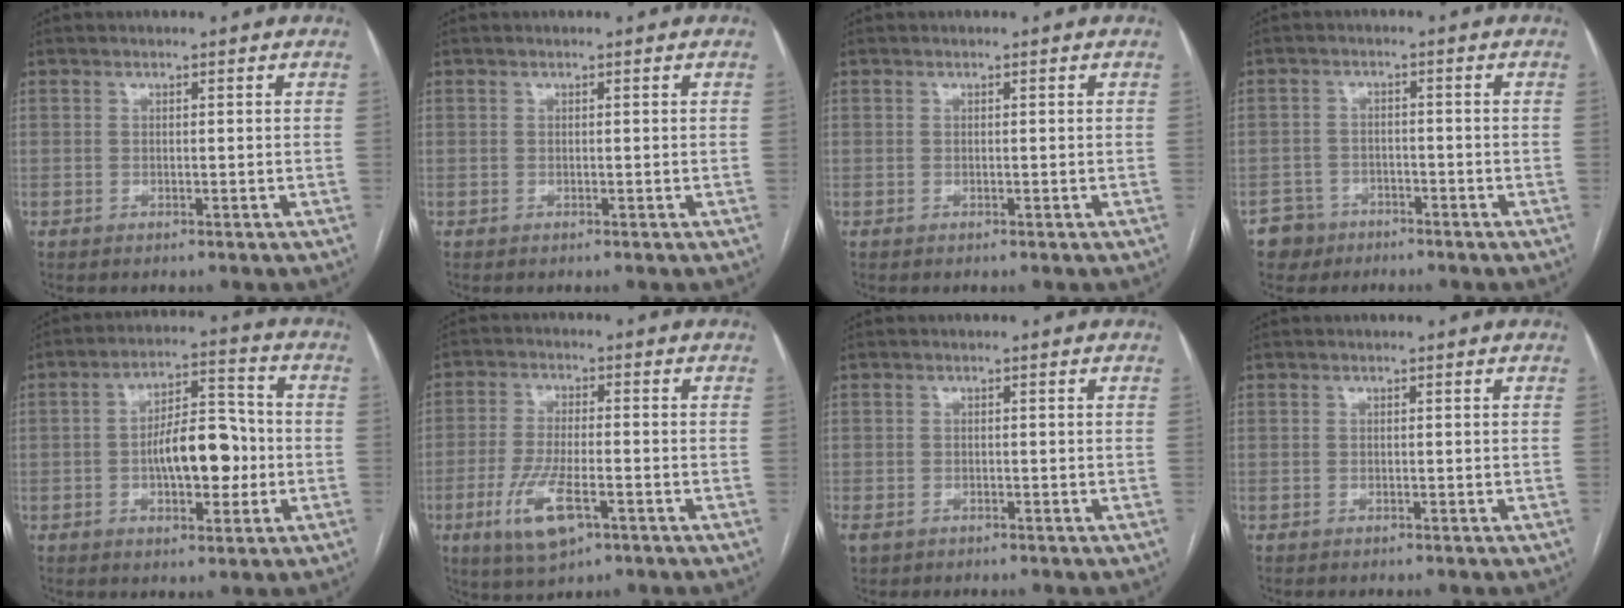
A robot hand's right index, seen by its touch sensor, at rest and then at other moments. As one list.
[{"total": 0.0}, {"total": 0.0}, {"total": 4.2, "force": [-2.8, 3.1, -0.5], "torque": [0.015, 0.010, -0.048]}, {"total": 10.5, "force": [-1.6, 4.3, 9.5], "torque": [-0.157, 0.024, -0.021]}, {"total": 9.1, "force": [-4.0, 2.6, 7.7], "torque": [-0.160, -0.015, -0.066]}, {"total": 2.1, "force": [-1.4, 1.4, 0.9], "torque": [-0.024, -0.002, -0.019]}, {"total": 0.0}]